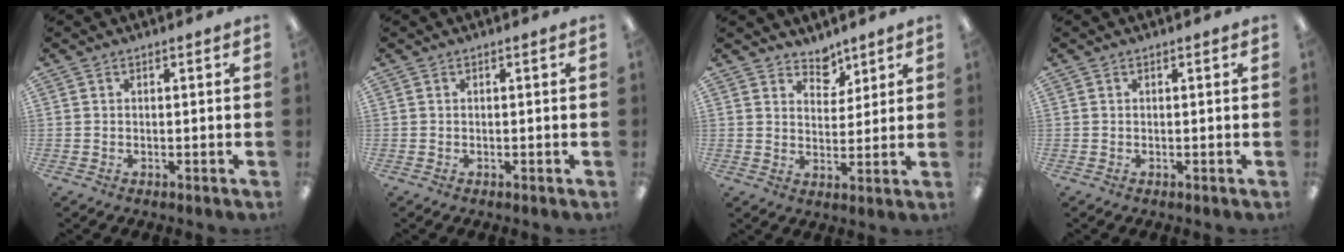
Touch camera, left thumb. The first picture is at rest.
{"total": 0.0}
{"total": 5.5, "force": [4.7, 2.8, 0.6], "torque": [0.003, -0.034, 0.082]}
{"total": 0.0}